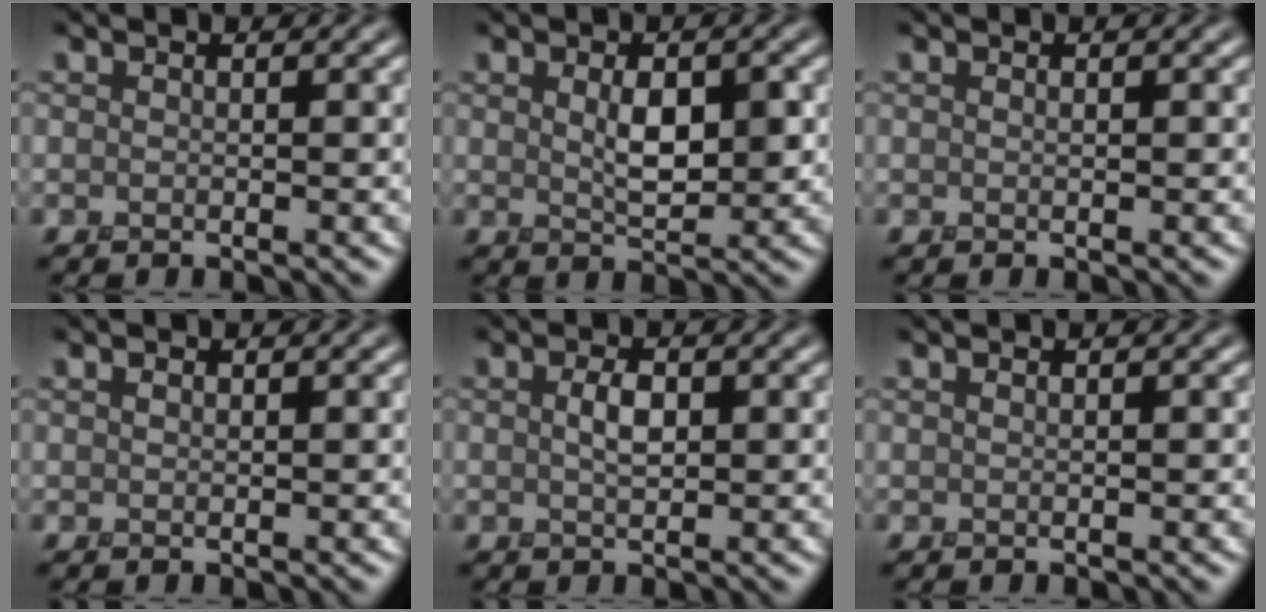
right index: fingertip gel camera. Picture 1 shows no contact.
{"total": 3.1, "force": [0.3, 1.6, 2.7], "torque": [-0.054, -0.006, 0.010]}
{"total": 0.0}
{"total": 0.5, "force": [0.3, 0.3, 0.3], "torque": [-0.008, 0.001, 0.004]}
{"total": 1.7, "force": [0.2, 0.9, 1.4], "torque": [-0.034, 0.000, 0.003]}
{"total": 0.0}